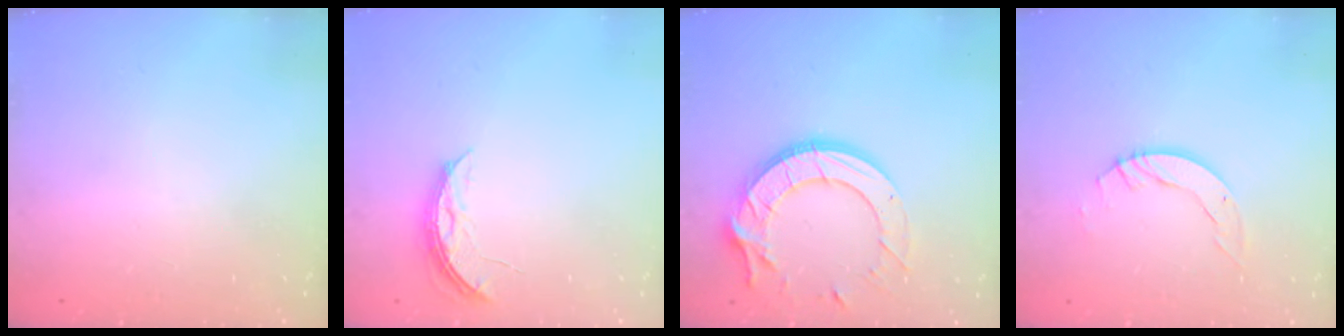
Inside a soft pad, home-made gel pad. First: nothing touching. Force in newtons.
{"total": 5.8, "press": 5.7, "slide": 0.5}
{"total": 16.0, "press": 15.9, "slide": 1.4}
{"total": 4.9, "press": 4.9, "slide": 0.1}